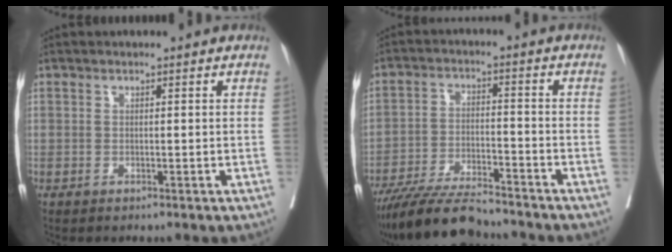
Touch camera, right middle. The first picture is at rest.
{"total": 11.7, "force": [-10.6, 1.2, 5.0], "torque": [-0.082, -0.017, -0.186]}